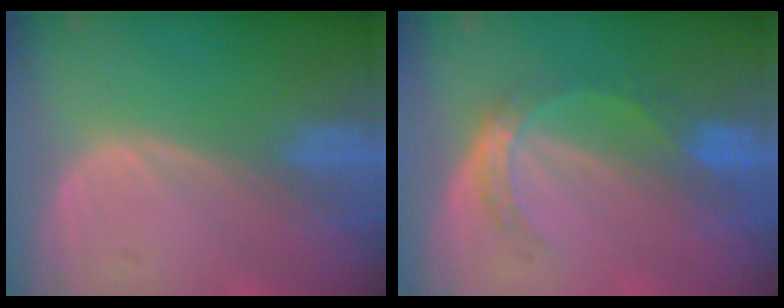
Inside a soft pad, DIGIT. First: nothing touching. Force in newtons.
{"total": 5.0, "press": 4.5, "slide": 2.2}